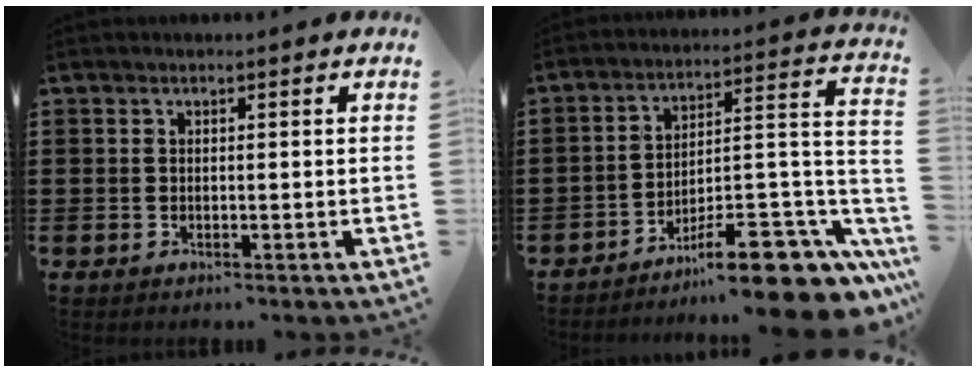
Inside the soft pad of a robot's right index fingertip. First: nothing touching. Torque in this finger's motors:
{"motor_torque": [0.20, -0.18, -0.14, -0.21]}